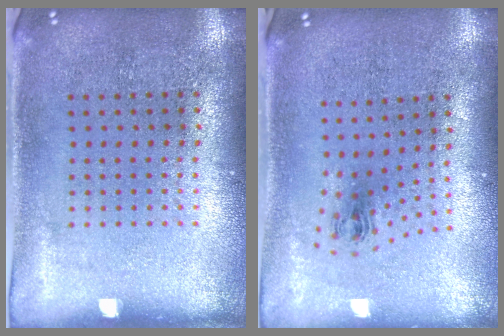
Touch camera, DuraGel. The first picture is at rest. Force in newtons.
{"total": 0.9, "press": 0.4, "slide": 0.8}